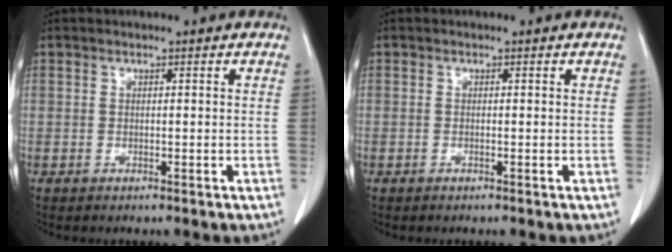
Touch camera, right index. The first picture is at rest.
{"total": 0.0}